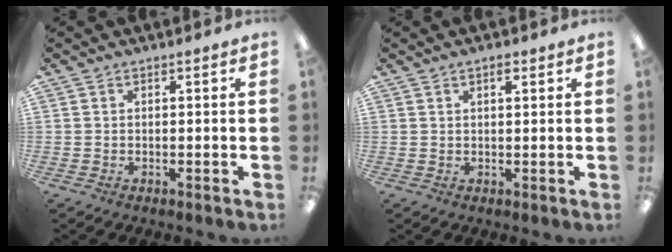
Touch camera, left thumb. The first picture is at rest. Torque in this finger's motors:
{"motor_torque": [-0.31, -0.27, -0.44, 0.00, -0.02]}